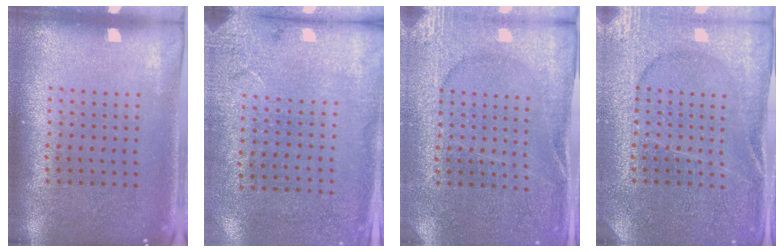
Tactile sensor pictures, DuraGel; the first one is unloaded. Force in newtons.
{"total": 2.7, "press": 2.2, "slide": 1.6}
{"total": 2.7, "press": 2.7, "slide": 0.3}
{"total": 3.1, "press": 3.1, "slide": 0.6}